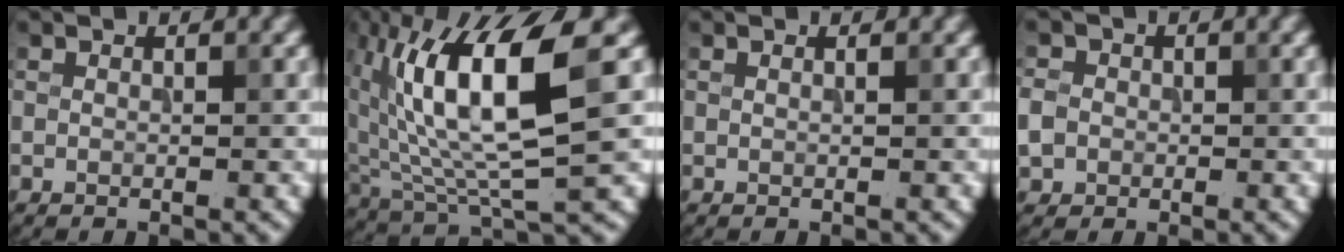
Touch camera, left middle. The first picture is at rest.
{"total": 11.1, "force": [2.6, 3.0, 10.4], "torque": [-0.192, 0.004, 0.052]}
{"total": 0.6, "force": [0.3, 0.3, 0.5], "torque": [-0.005, -0.002, -0.004]}
{"total": 2.5, "force": [-0.3, 2.2, 0.9], "torque": [-0.014, 0.000, -0.008]}